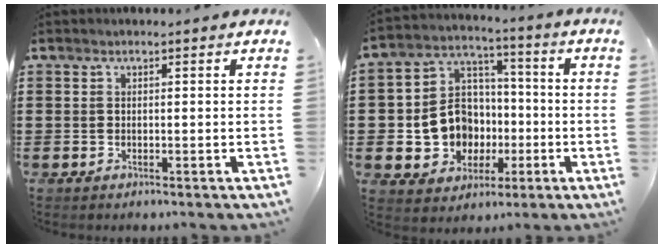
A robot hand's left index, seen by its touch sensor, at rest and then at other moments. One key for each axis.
{"total": 10.1, "fx": -1.9, "fy": 9.1, "fz": 3.9, "tx": -0.114, "ty": 0.013, "tz": -0.031}